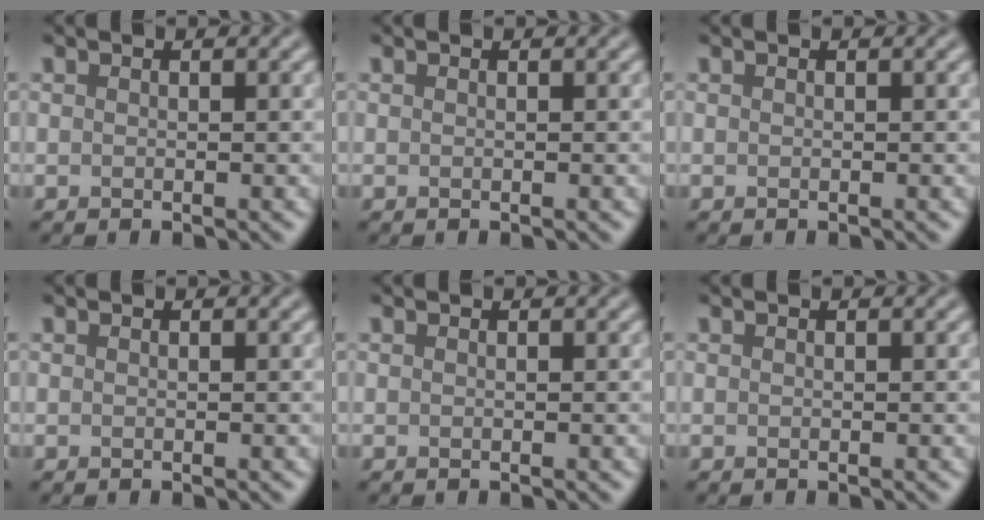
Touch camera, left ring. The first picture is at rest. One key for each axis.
{"total": 0.0}
{"total": 0.0}
{"total": 0.0}
{"total": 0.0}
{"total": 0.0}